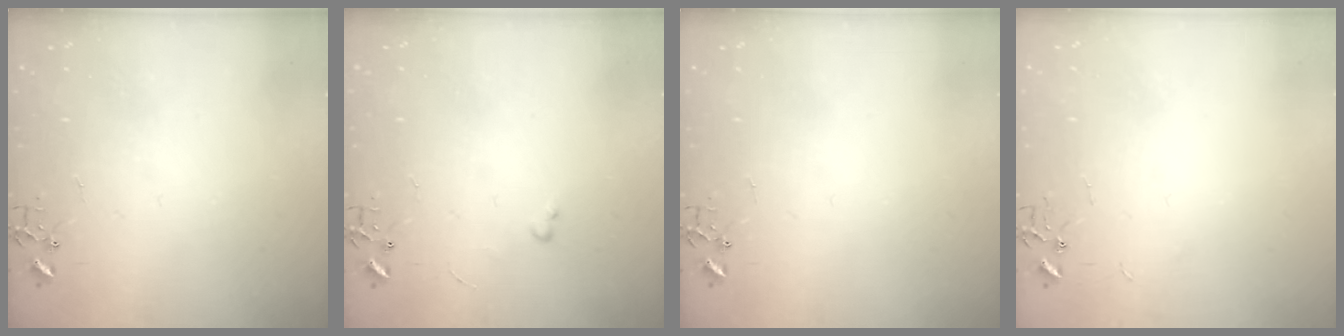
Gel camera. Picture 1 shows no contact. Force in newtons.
{"total": 2.4, "press": 2.3, "slide": 0.4}
{"total": 0.0}
{"total": 2.4, "press": 2.4, "slide": 0.3}